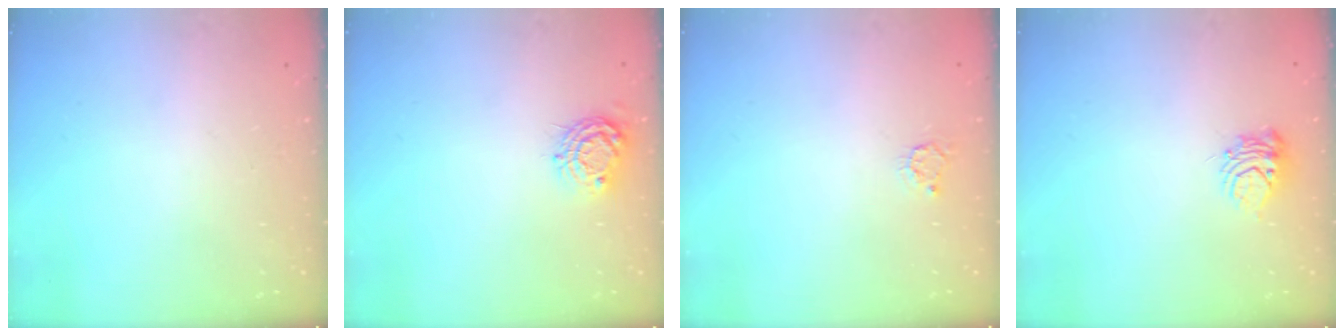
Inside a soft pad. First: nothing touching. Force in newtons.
{"total": 8.0, "press": 8.0, "slide": 0.3}
{"total": 3.5, "press": 3.4, "slide": 0.4}
{"total": 6.3, "press": 6.3, "slide": 0.6}